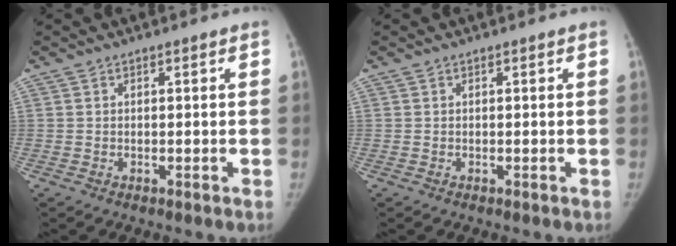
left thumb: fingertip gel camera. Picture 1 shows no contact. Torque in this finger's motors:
{"motor_torque": [-0.05, 0.04, 0.08, 0.08, 0.03]}